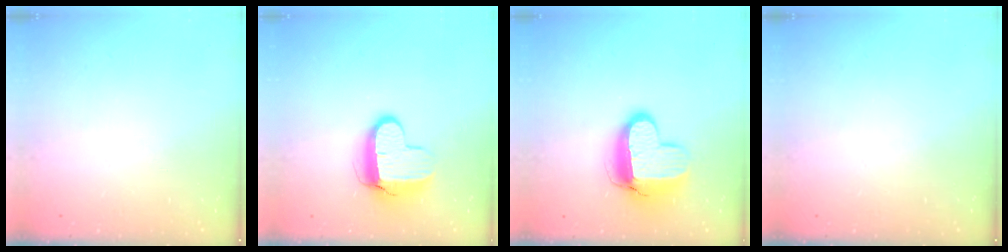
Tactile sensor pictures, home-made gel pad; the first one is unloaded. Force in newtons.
{"total": 9.9, "press": 9.8, "slide": 0.9}
{"total": 13.3, "press": 13.3, "slide": 1.0}
{"total": 0.0}